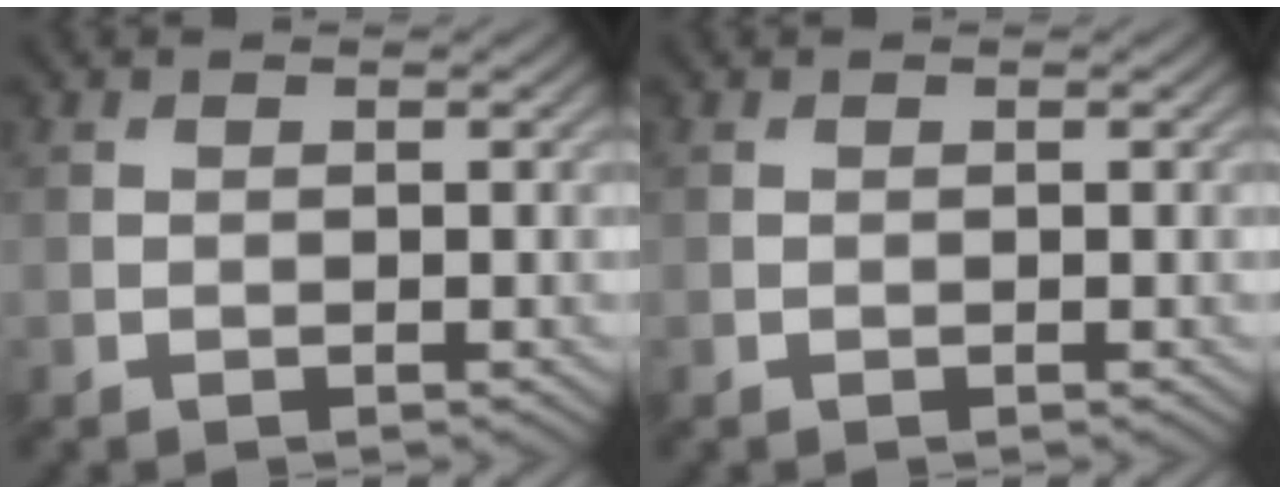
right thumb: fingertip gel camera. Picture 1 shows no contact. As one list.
[{"total": 0.0}]